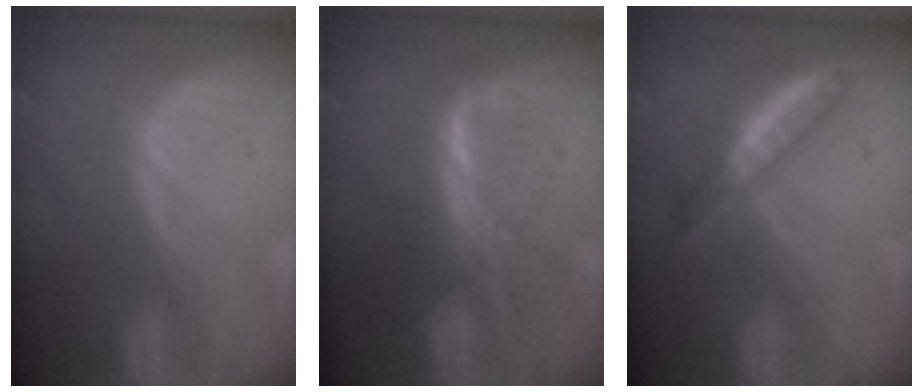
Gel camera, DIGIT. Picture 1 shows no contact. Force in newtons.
{"total": 7.6, "press": 6.8, "slide": 3.5}
{"total": 4.9, "press": 4.5, "slide": 1.9}